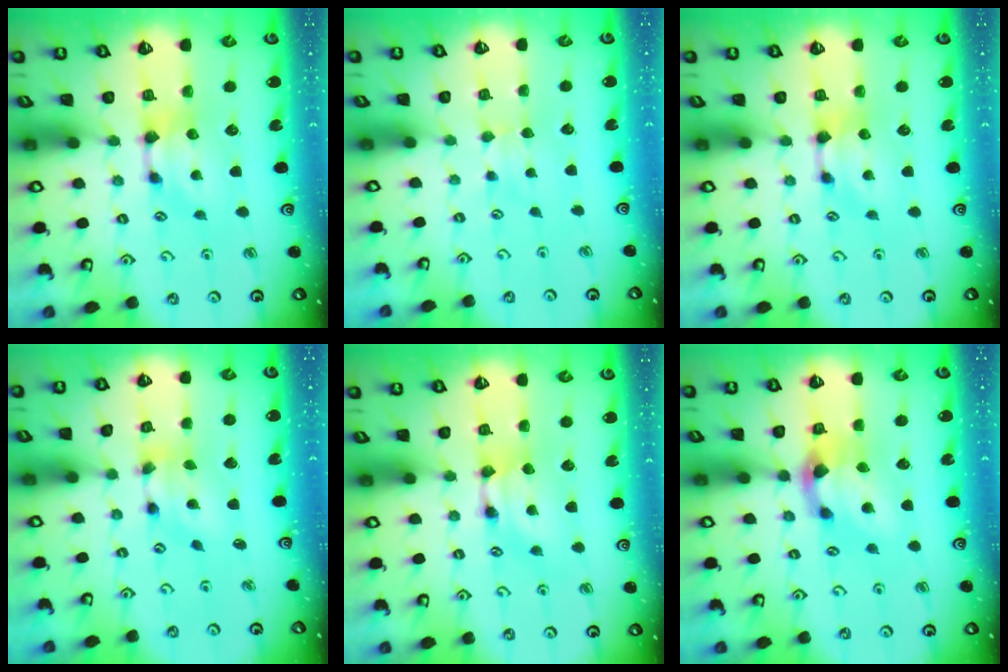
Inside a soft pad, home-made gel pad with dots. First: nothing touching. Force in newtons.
{"total": 2.2, "press": 2.2, "slide": 0.4}
{"total": 0.0}
{"total": 4.9, "press": 4.4, "slide": 2.0}
{"total": 1.7, "press": 1.7, "slide": 0.2}
{"total": 4.0, "press": 3.5, "slide": 2.1}